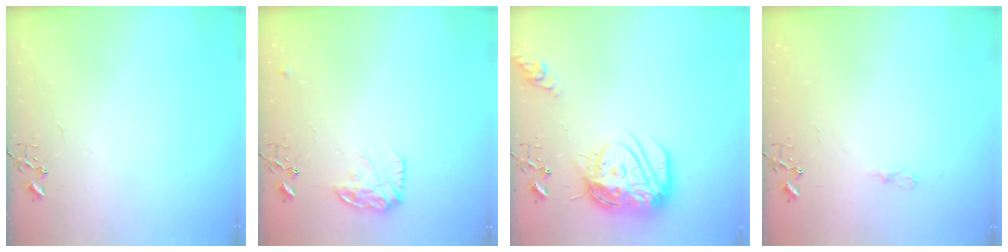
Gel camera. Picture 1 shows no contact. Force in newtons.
{"total": 12.3, "press": 12.3, "slide": 0.5}
{"total": 19.4, "press": 19.3, "slide": 1.7}
{"total": 5.0, "press": 4.9, "slide": 0.6}